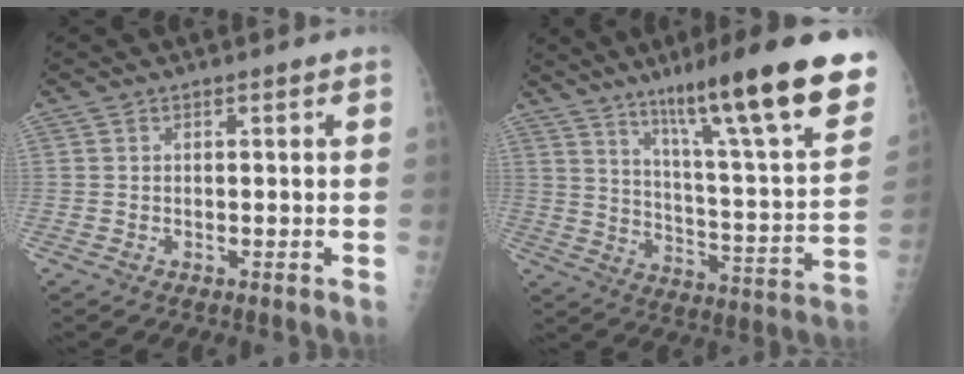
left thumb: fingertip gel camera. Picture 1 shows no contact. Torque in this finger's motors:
{"motor_torque": [0.80, 0.79, 1.61, -1.16, 0.12]}